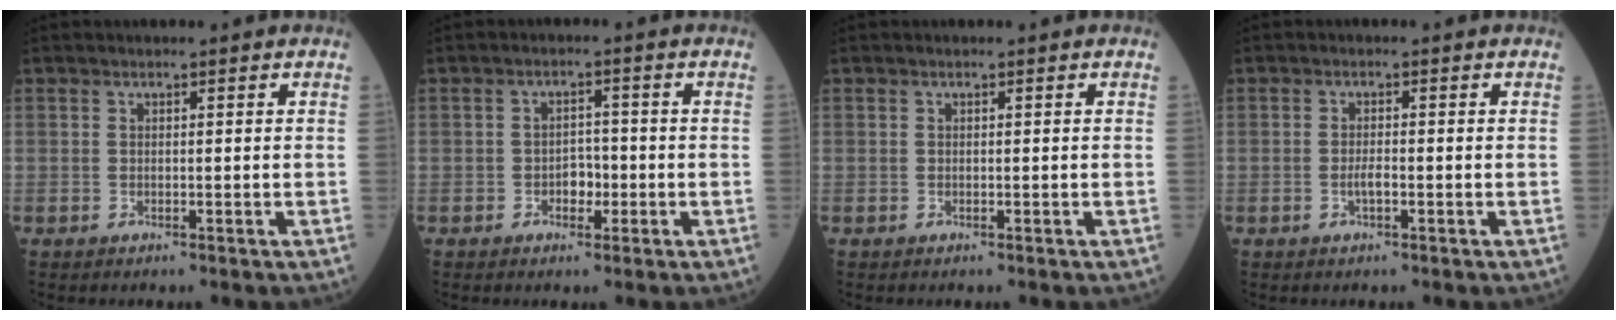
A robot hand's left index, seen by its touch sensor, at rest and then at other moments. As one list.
[{"total": 2.8, "force": [-1.0, 1.8, 1.9], "torque": [-0.025, 0.007, -0.017]}, {"total": 0.0}, {"total": 1.5, "force": [-0.5, 0.3, 1.4], "torque": [-0.028, 0.001, -0.010]}]